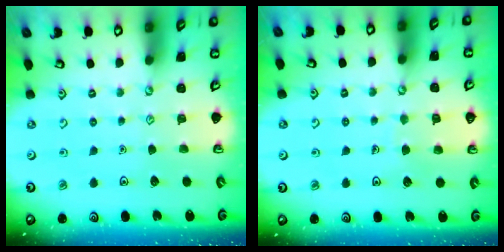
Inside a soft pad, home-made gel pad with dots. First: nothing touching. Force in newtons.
{"total": 5.1, "press": 5.1, "slide": 0.4}